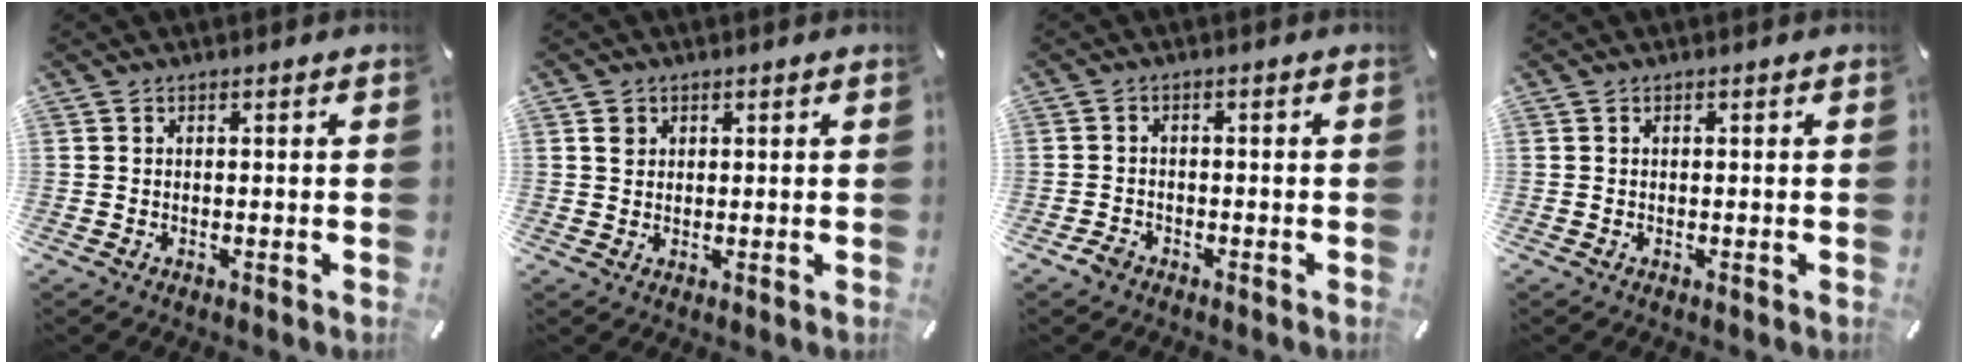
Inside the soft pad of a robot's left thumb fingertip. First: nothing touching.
{"total": 2.1, "force": [0.8, 1.8, 0.6], "torque": [0.001, -0.003, 0.012]}
{"total": 2.4, "force": [-1.8, 1.3, 0.7], "torque": [-0.019, 0.008, -0.038]}
{"total": 0.0}